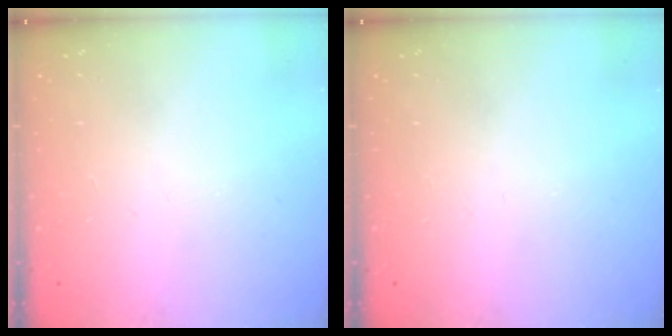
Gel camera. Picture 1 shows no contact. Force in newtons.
{"total": 0.0}